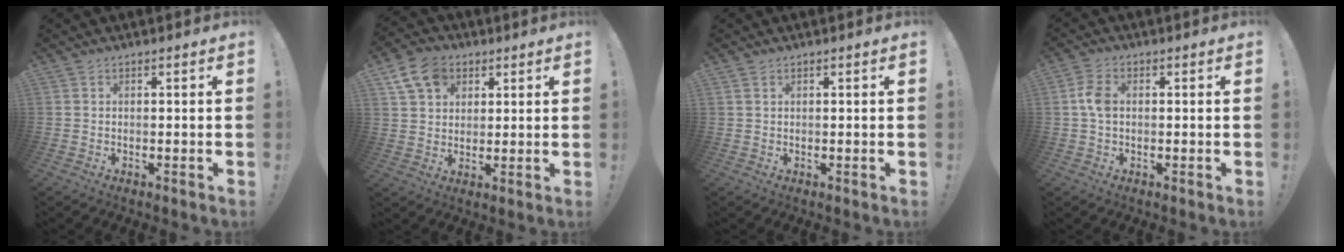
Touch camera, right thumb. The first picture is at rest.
{"total": 11.0, "force": [5.3, 8.4, 4.8], "torque": [-0.074, -0.017, 0.104]}
{"total": 0.8, "force": [0.5, 0.6, 0.3], "torque": [-0.010, 0.004, 0.010]}
{"total": 5.4, "force": [0.4, 3.6, 4.1], "torque": [-0.071, 0.009, 0.008]}